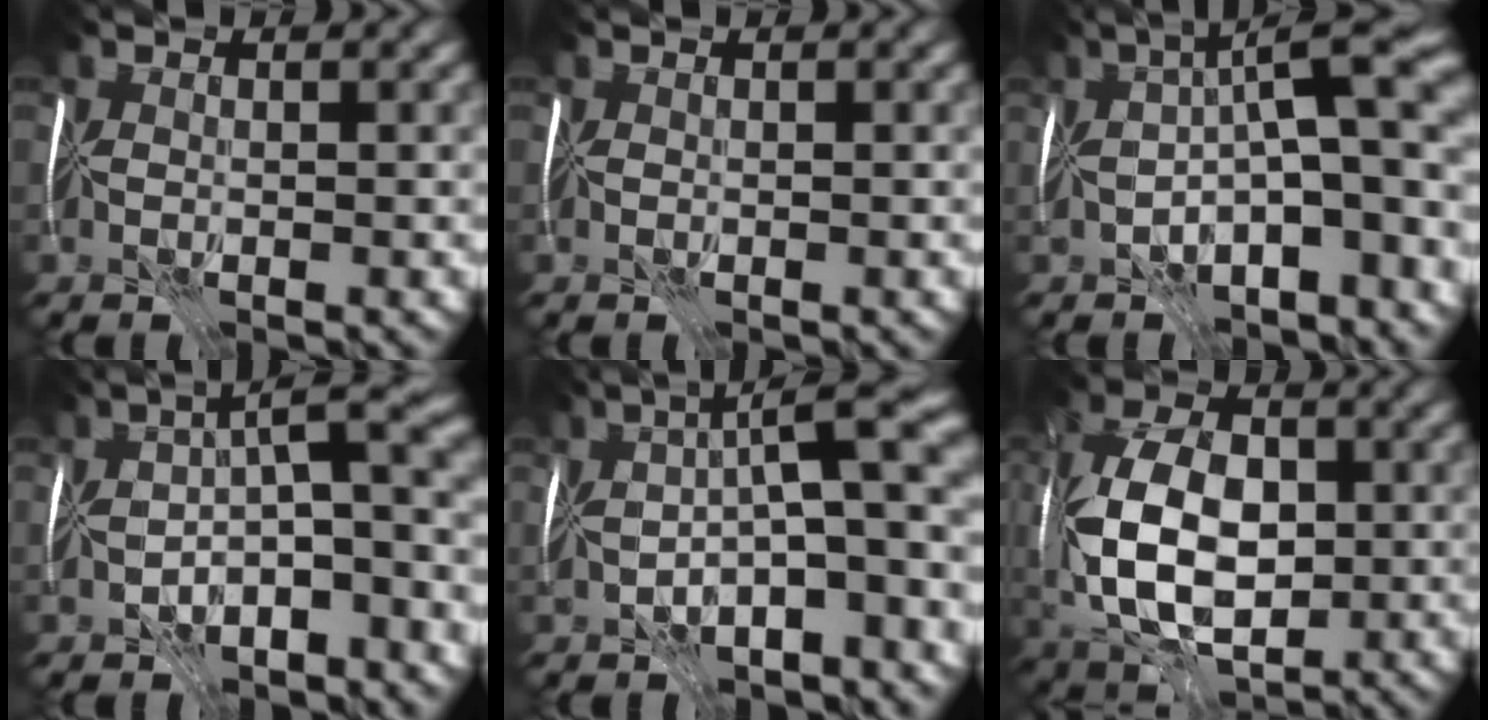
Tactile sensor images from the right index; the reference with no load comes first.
{"total": 0.0}
{"total": 12.2, "force": [-1.5, 4.3, 11.3], "torque": [-0.160, 0.006, -0.019]}
{"total": 7.8, "force": [-2.0, 2.2, 7.2], "torque": [-0.110, 0.006, -0.043]}
{"total": 11.3, "force": [-0.8, 3.4, 10.7], "torque": [-0.156, 0.011, -0.017]}
{"total": 10.5, "force": [-0.6, 6.4, 8.3], "torque": [-0.179, 0.000, -0.016]}